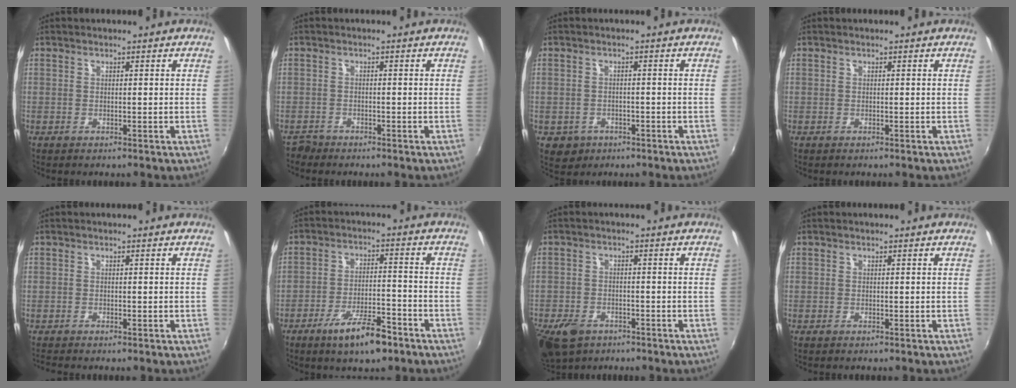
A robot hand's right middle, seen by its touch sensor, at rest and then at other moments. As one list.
[{"total": 1.8, "force": [-1.7, 0.8, -0.1], "torque": [-0.003, -0.001, -0.035]}, {"total": 5.1, "force": [-2.0, 4.3, 1.7], "torque": [-0.046, -0.005, -0.021]}, {"total": 0.0}, {"total": 0.9, "force": [-0.8, 0.3, 0.3], "torque": [-0.008, -0.004, -0.018]}, {"total": 9.9, "force": [-6.6, 2.9, 6.9], "torque": [-0.136, -0.007, -0.106]}, {"total": 7.8, "force": [-5.1, 4.7, 3.5], "torque": [-0.095, -0.010, -0.088]}, {"total": 0.0}]